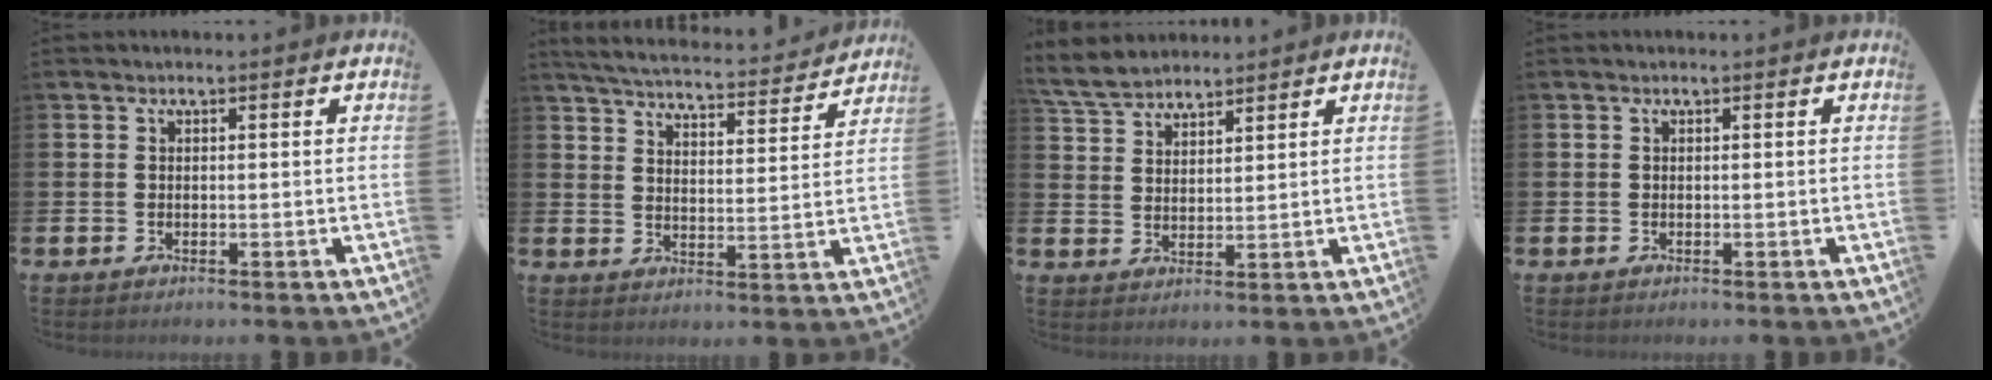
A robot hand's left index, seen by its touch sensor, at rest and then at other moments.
{"total": 4.9, "force": [4.8, 0.5, 0.9], "torque": [-0.043, -0.038, 0.080]}
{"total": 5.5, "force": [5.2, 1.3, 1.0], "torque": [-0.042, -0.013, 0.098]}
{"total": 0.0}